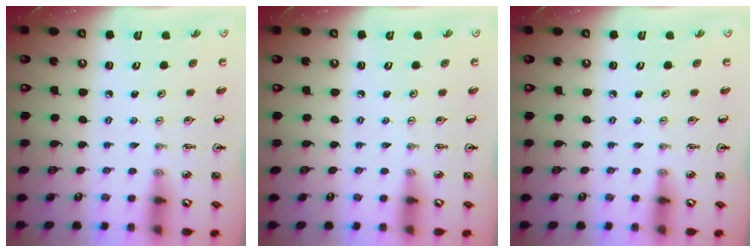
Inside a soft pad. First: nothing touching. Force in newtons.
{"total": 0.0}
{"total": 0.0}